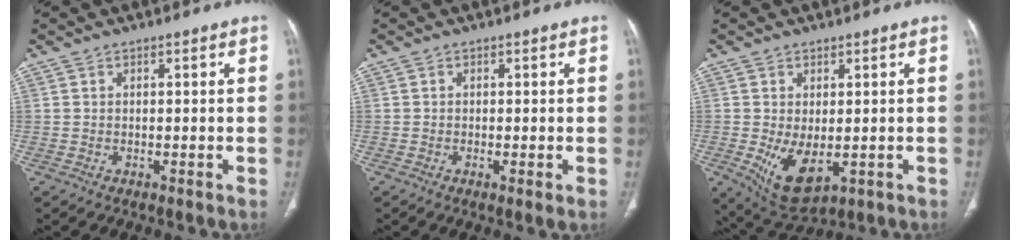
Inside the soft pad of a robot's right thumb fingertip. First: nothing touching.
{"total": 1.4, "force": [-0.3, 0.1, 1.4], "torque": [-0.034, -0.008, -0.007]}
{"total": 8.1, "force": [-1.4, 4.4, 6.7], "torque": [-0.112, -0.016, -0.003]}